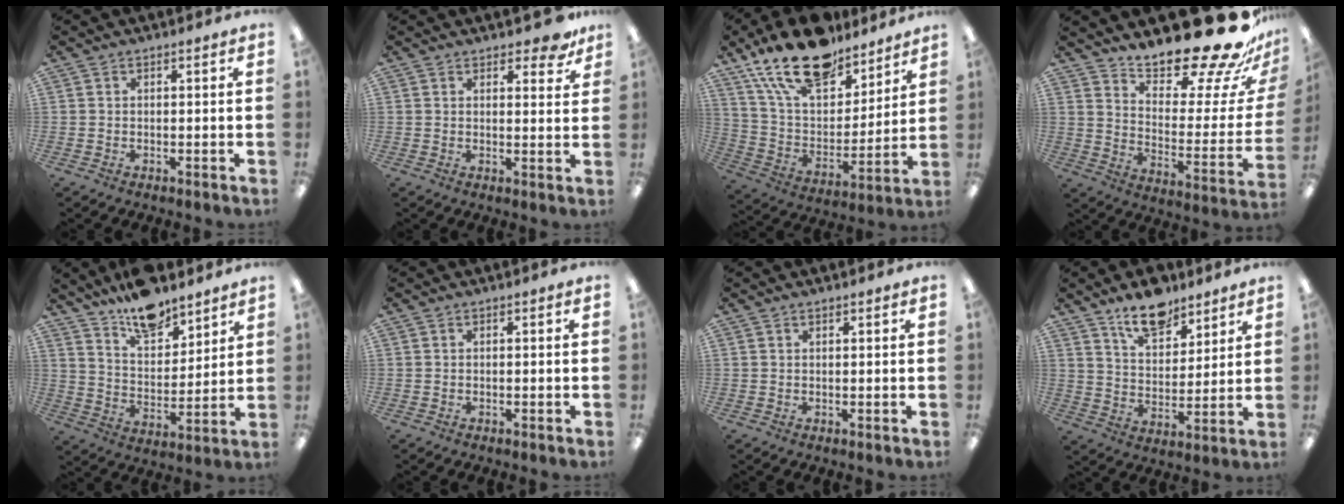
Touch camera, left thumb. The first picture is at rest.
{"total": 4.9, "force": [3.8, 1.9, 2.3], "torque": [-0.013, -0.024, 0.063]}
{"total": 20.5, "force": [15.6, 9.1, 9.7], "torque": [-0.184, -0.088, 0.279]}
{"total": 23.1, "force": [19.2, 4.7, 11.9], "torque": [-0.149, -0.155, 0.308]}
{"total": 12.3, "force": [10.6, 4.7, 4.0], "torque": [-0.066, -0.071, 0.195]}
{"total": 0.0}
{"total": 0.5, "force": [0.5, 0.1, 0.1], "torque": [-0.004, 0.000, 0.010]}
{"total": 11.8, "force": [9.4, 5.4, 4.8], "torque": [-0.066, -0.056, 0.169]}